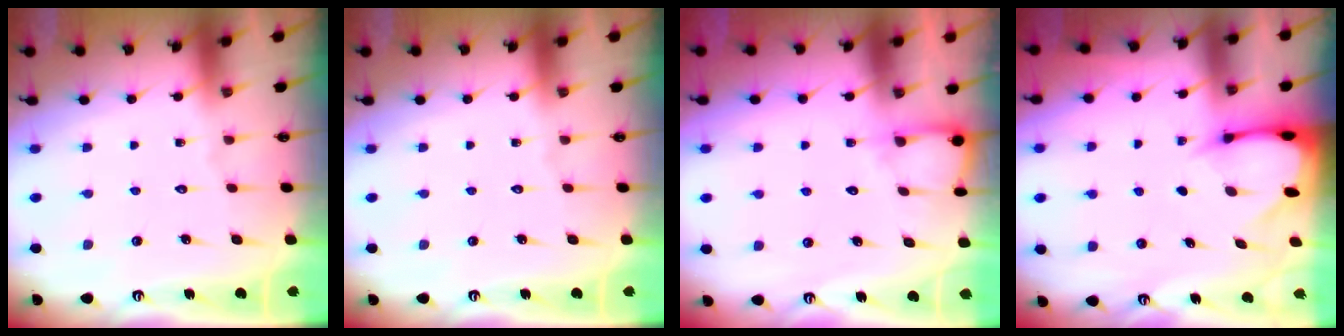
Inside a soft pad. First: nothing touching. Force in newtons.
{"total": 0.0}
{"total": 5.3, "press": 5.3, "slide": 0.5}
{"total": 3.1, "press": 3.1, "slide": 0.4}